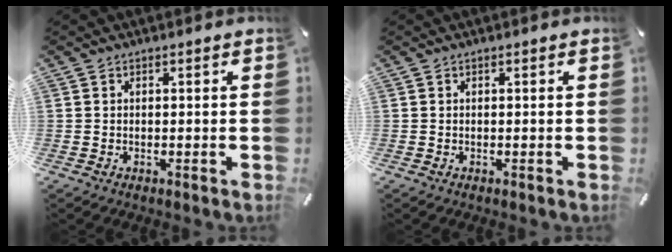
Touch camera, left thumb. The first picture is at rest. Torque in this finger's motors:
{"motor_torque": [-0.14, -0.14, -0.01, 0.11, 0.00]}